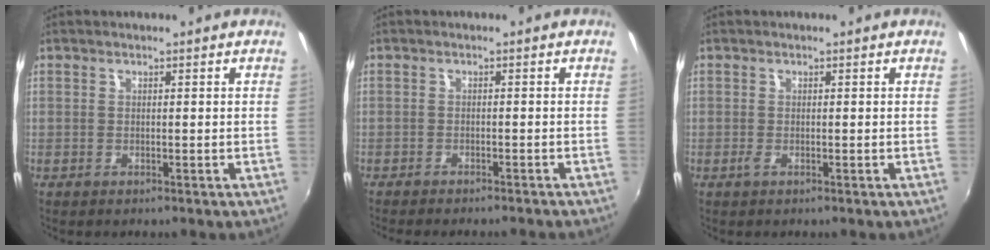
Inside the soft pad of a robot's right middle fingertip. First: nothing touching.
{"total": 6.0, "force": [-5.4, 0.8, 2.6], "torque": [-0.056, -0.019, -0.079]}
{"total": 0.8, "force": [-0.3, 0.2, 0.7], "torque": [-0.015, -0.003, -0.007]}